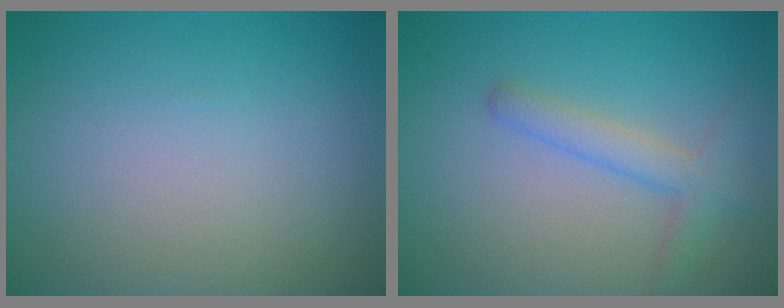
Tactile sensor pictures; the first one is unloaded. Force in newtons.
{"total": 2.5, "press": 2.5, "slide": 0.1}